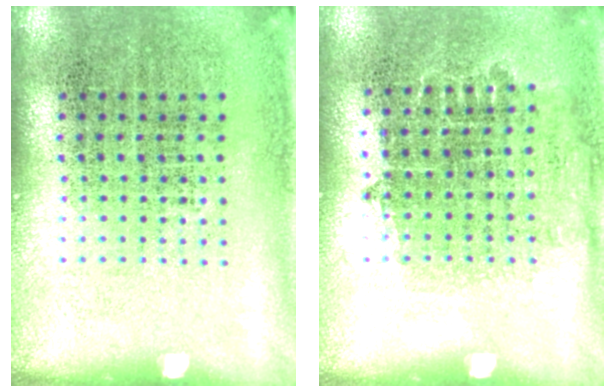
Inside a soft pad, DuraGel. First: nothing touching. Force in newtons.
{"total": 0.7, "press": 0.7, "slide": 0.3}